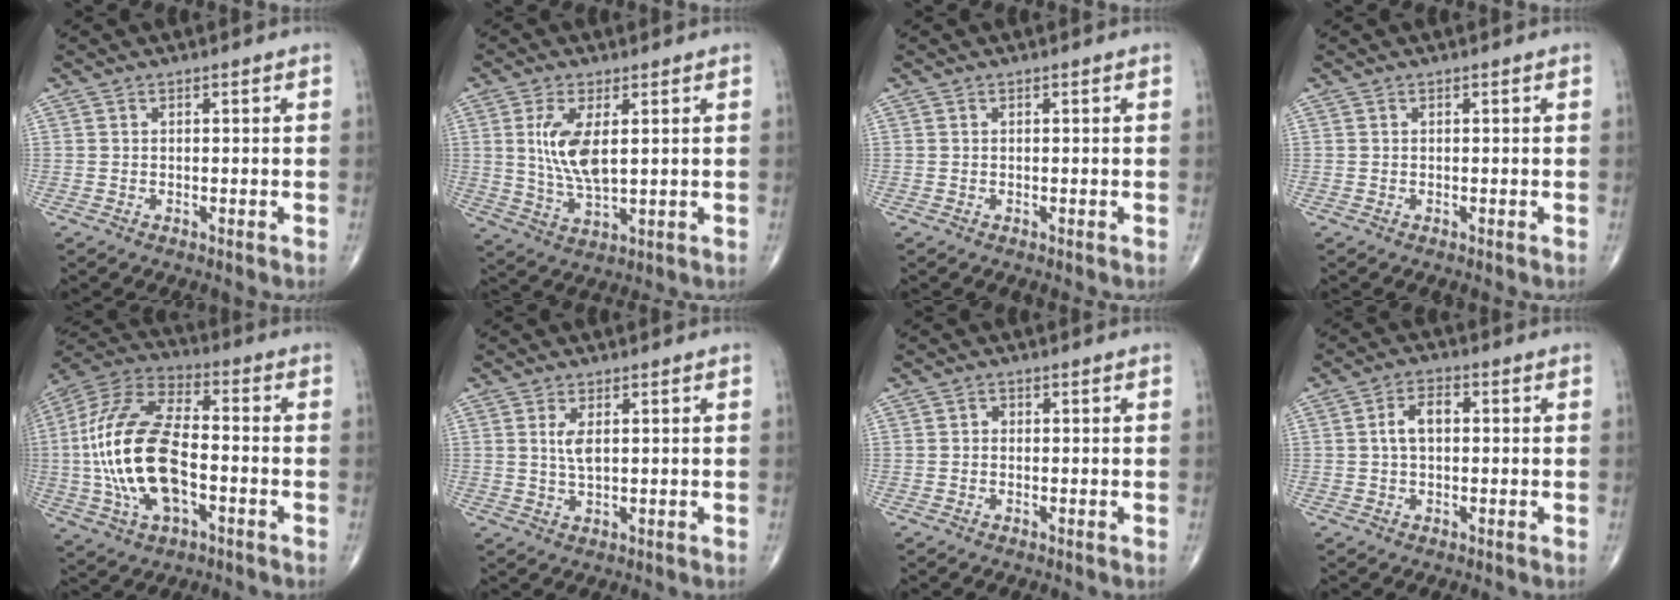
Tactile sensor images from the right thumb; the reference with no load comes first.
{"total": 9.0, "force": [1.9, 3.7, 8.0], "torque": [-0.162, -0.017, 0.044]}
{"total": 0.0}
{"total": 0.0}
{"total": 21.3, "force": [-3.0, 10.4, 18.3], "torque": [-0.390, 0.023, -0.054]}
{"total": 3.2, "force": [0.8, 1.2, 2.9], "torque": [-0.059, -0.005, 0.020]}
{"total": 0.7, "force": [-0.1, 0.6, 0.4], "torque": [0.001, 0.003, -0.007]}
{"total": 4.6, "force": [0.4, 2.6, 3.8], "torque": [-0.071, 0.016, 0.002]}